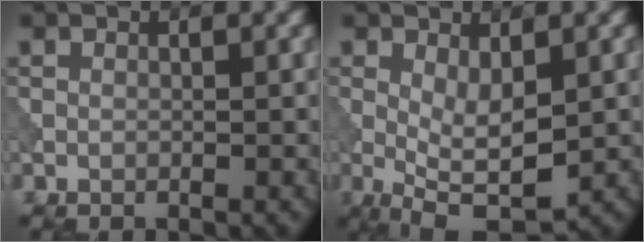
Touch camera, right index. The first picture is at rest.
{"total": 5.5, "force": [-0.5, 2.0, 5.1], "torque": [-0.100, -0.011, -0.006]}